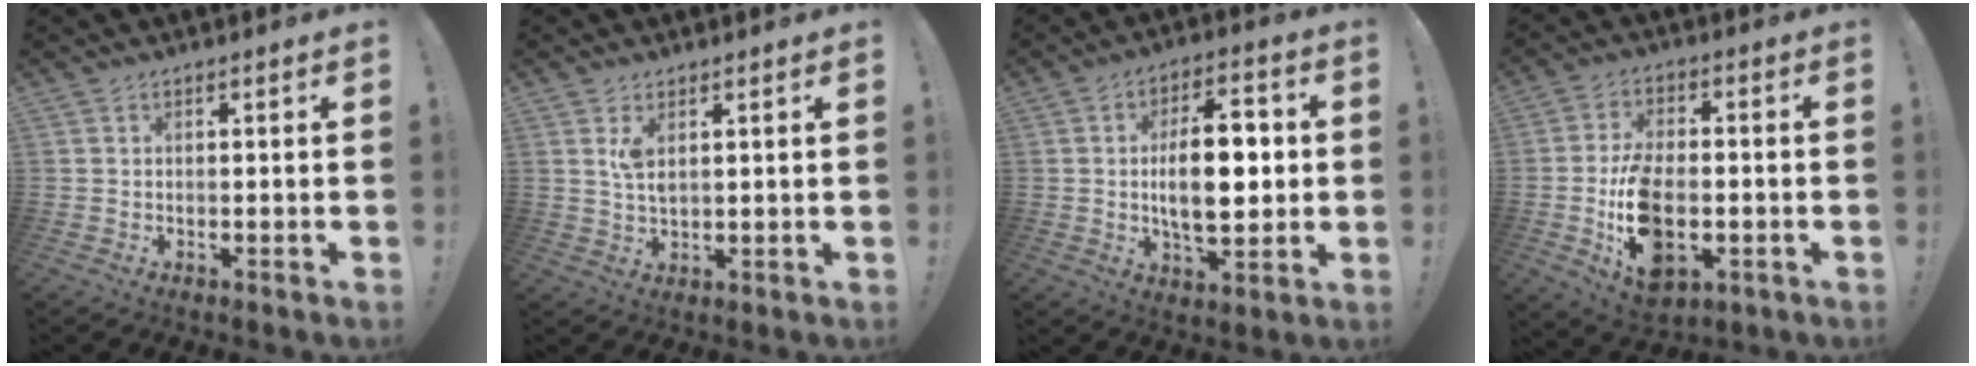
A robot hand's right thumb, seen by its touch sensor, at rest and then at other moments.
{"total": 3.9, "force": [1.7, 1.6, 3.1], "torque": [-0.056, -0.006, 0.028]}
{"total": 15.6, "force": [0.0, 7.6, 13.7], "torque": [-0.229, 0.004, -0.008]}
{"total": 15.3, "force": [-4.3, 9.2, 11.4], "torque": [-0.200, 0.009, -0.070]}